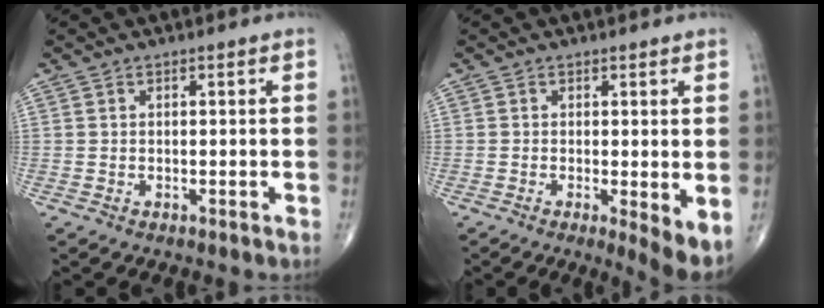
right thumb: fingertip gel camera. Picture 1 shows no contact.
{"total": 4.5, "force": [-0.5, 0.9, 4.4], "torque": [-0.068, -0.015, -0.013]}